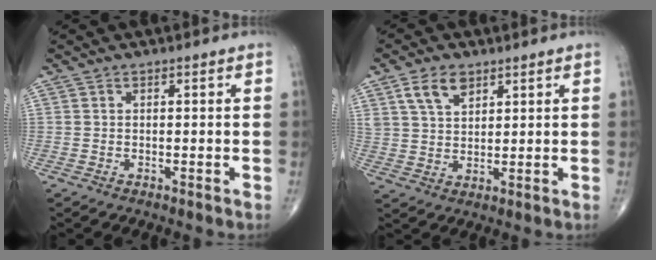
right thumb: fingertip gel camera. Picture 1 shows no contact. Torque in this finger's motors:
{"motor_torque": [0.93, 1.10, 0.53, 0.40, 0.05]}